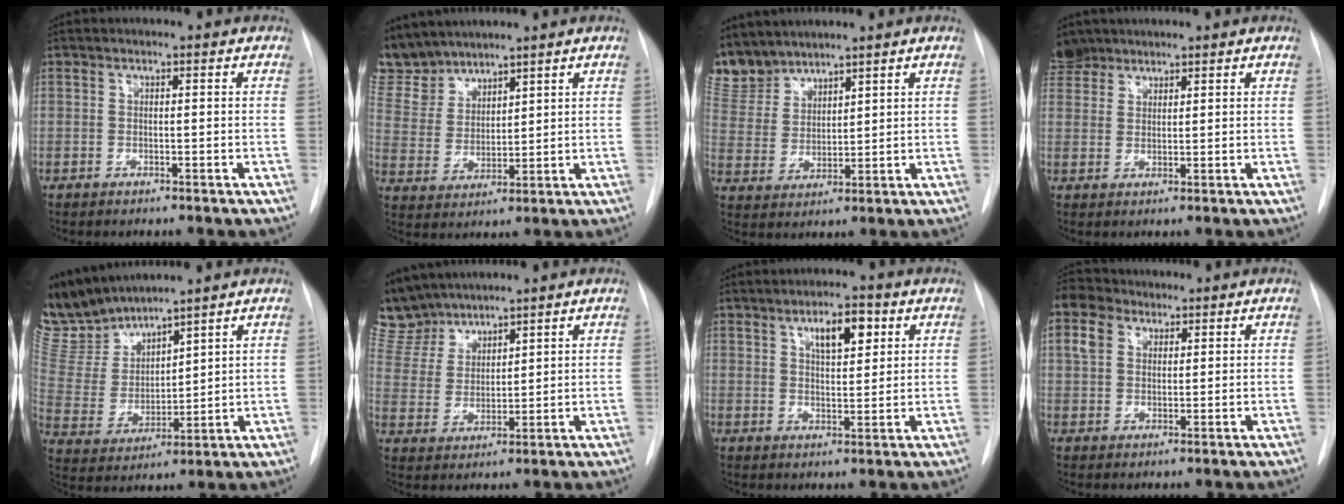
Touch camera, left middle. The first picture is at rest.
{"total": 9.3, "force": [8.6, 3.2, 1.1], "torque": [-0.035, 0.008, 0.193]}
{"total": 7.6, "force": [7.3, 2.1, 0.6], "torque": [-0.021, 0.006, 0.164]}
{"total": 5.9, "force": [4.9, 3.3, 0.8], "torque": [-0.011, 0.011, 0.096]}
{"total": 11.5, "force": [11.1, 2.0, 2.6], "torque": [-0.074, 0.001, 0.241]}
{"total": 9.3, "force": [8.6, 3.1, 1.2], "torque": [-0.039, 0.013, 0.188]}
{"total": 5.9, "force": [2.7, 2.2, 4.7], "torque": [-0.075, 0.005, 0.044]}
{"total": 6.1, "force": [3.1, 4.5, 2.7], "torque": [-0.074, 0.028, 0.060]}